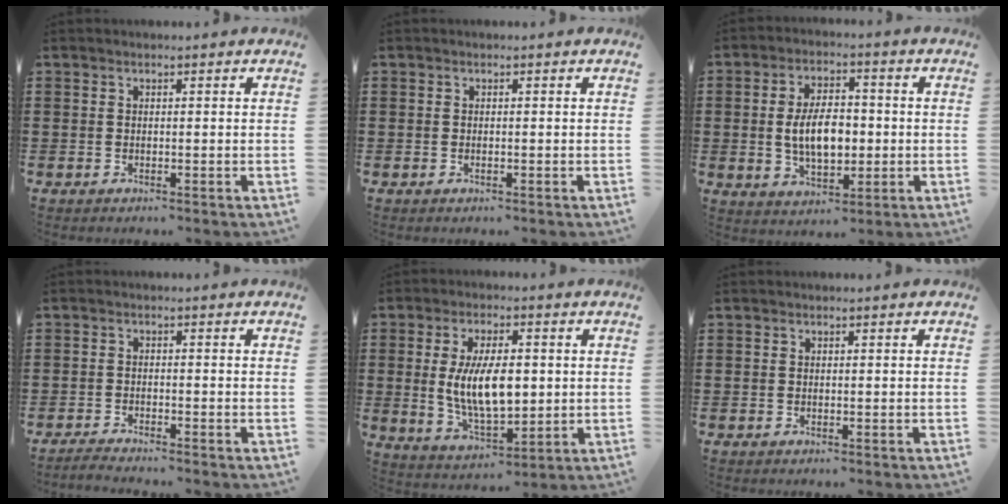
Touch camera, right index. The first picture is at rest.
{"total": 0.0}
{"total": 7.8, "force": [-0.3, 4.2, 6.5], "torque": [-0.111, -0.002, -0.014]}
{"total": 1.7, "force": [-1.7, -0.2, 0.1], "torque": [-0.003, 0.003, -0.035]}
{"total": 10.2, "force": [0.8, 4.8, 9.0], "torque": [-0.172, 0.000, 0.009]}
{"total": 0.0}